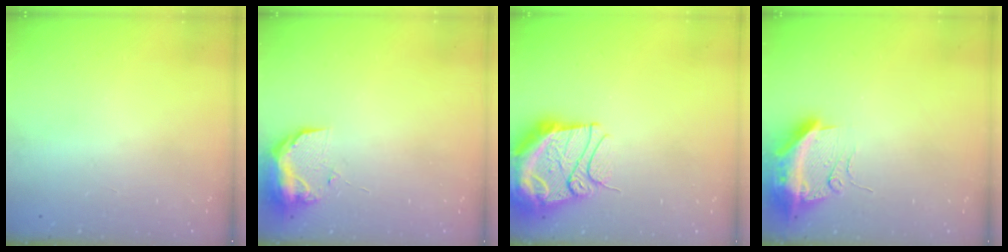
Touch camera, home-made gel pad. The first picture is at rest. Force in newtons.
{"total": 9.3, "press": 9.2, "slide": 0.7}
{"total": 17.9, "press": 16.5, "slide": 6.9}
{"total": 12.1, "press": 12.1, "slide": 1.3}